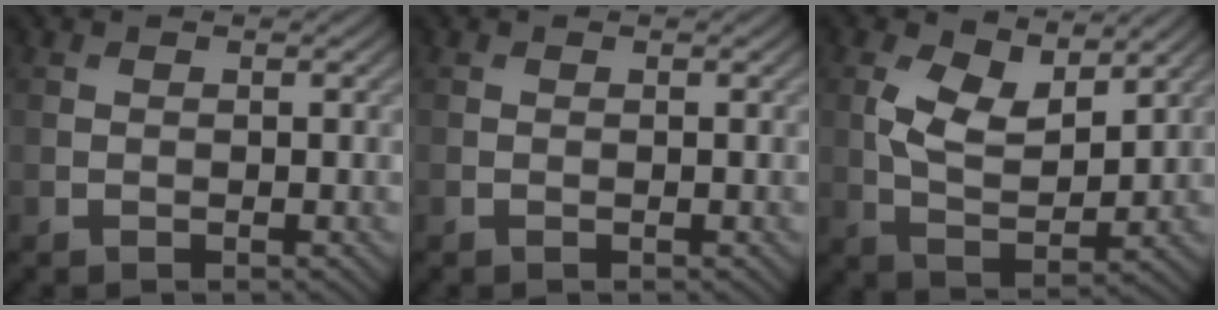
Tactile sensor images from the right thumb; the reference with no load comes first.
{"total": 0.0}
{"total": 7.8, "force": [3.4, 3.9, 5.9], "torque": [-0.119, -0.004, 0.062]}